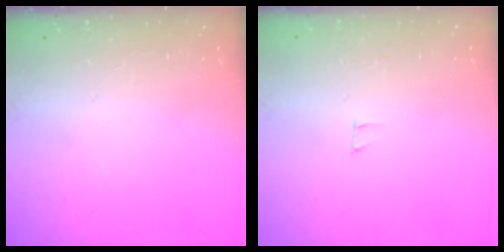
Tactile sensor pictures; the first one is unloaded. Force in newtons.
{"total": 2.5, "press": 2.5, "slide": 0.2}